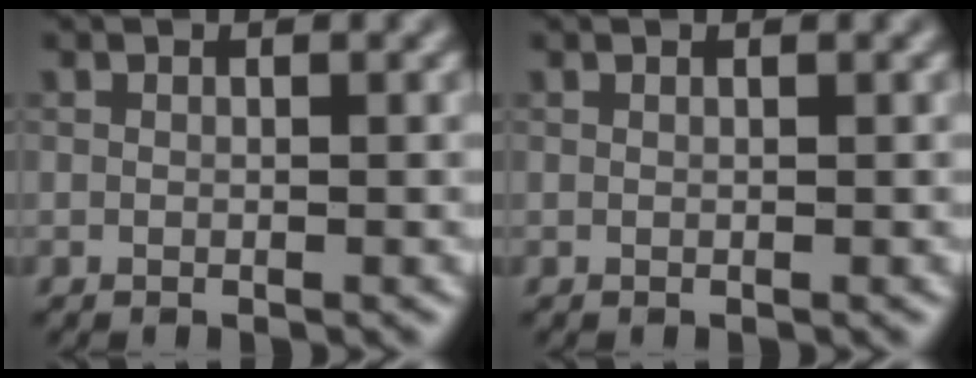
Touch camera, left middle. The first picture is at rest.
{"total": 0.6, "force": [0.5, 0.2, 0.3], "torque": [-0.001, 0.000, 0.001]}